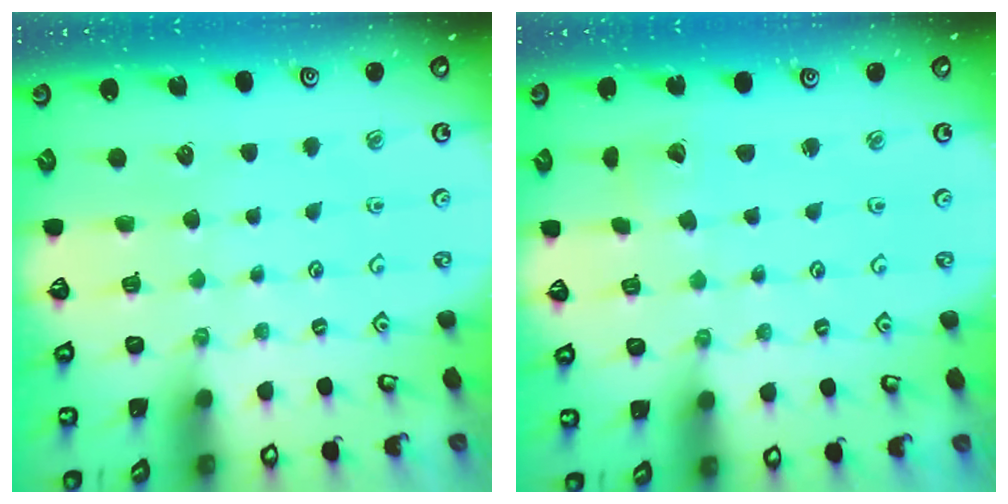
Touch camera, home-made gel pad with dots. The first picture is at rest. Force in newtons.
{"total": 1.4, "press": 1.4, "slide": 0.2}